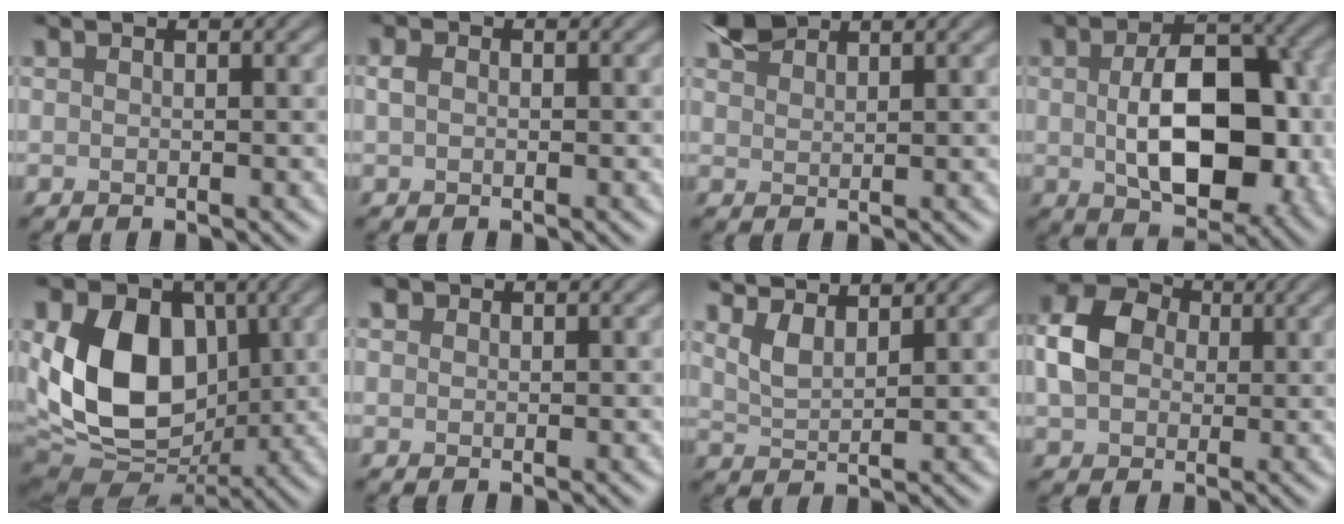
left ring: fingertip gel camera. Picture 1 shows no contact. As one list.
[{"total": 1.2, "force": [-0.4, 0.9, 0.7], "torque": [-0.013, 0.001, -0.013]}, {"total": 2.5, "force": [2.1, 1.0, 1.0], "torque": [-0.021, 0.008, 0.037]}, {"total": 9.8, "force": [-1.2, 5.7, 7.8], "torque": [-0.131, -0.013, -0.013]}, {"total": 12.0, "force": [0.6, 8.6, 8.4], "torque": [-0.147, -0.006, -0.003]}, {"total": 0.7, "force": [0.2, 0.7, 0.2], "torque": [-0.005, -0.001, 0.003]}, {"total": 2.5, "force": [2.0, 0.6, 1.4], "torque": [-0.037, -0.002, 0.036]}, {"total": 4.9, "force": [-0.2, 4.1, 2.8], "torque": [-0.068, 0.007, -0.018]}]